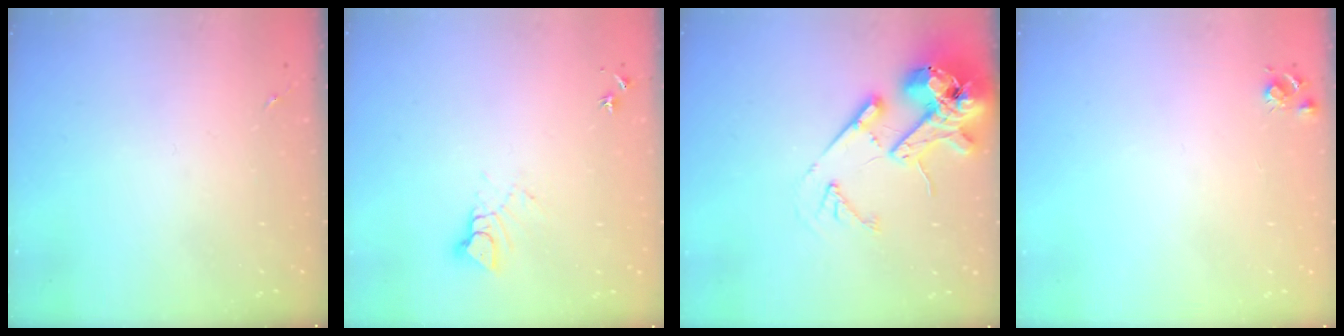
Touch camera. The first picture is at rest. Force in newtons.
{"total": 4.0, "press": 4.0, "slide": 0.3}
{"total": 17.1, "press": 16.8, "slide": 2.7}
{"total": 5.3, "press": 5.3, "slide": 0.6}